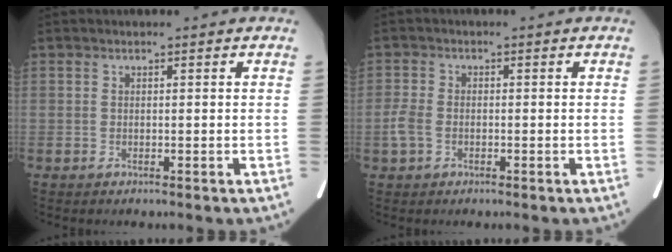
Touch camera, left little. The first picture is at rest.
{"total": 2.8, "force": [-0.9, 1.9, 1.8], "torque": [-0.057, 0.001, -0.018]}